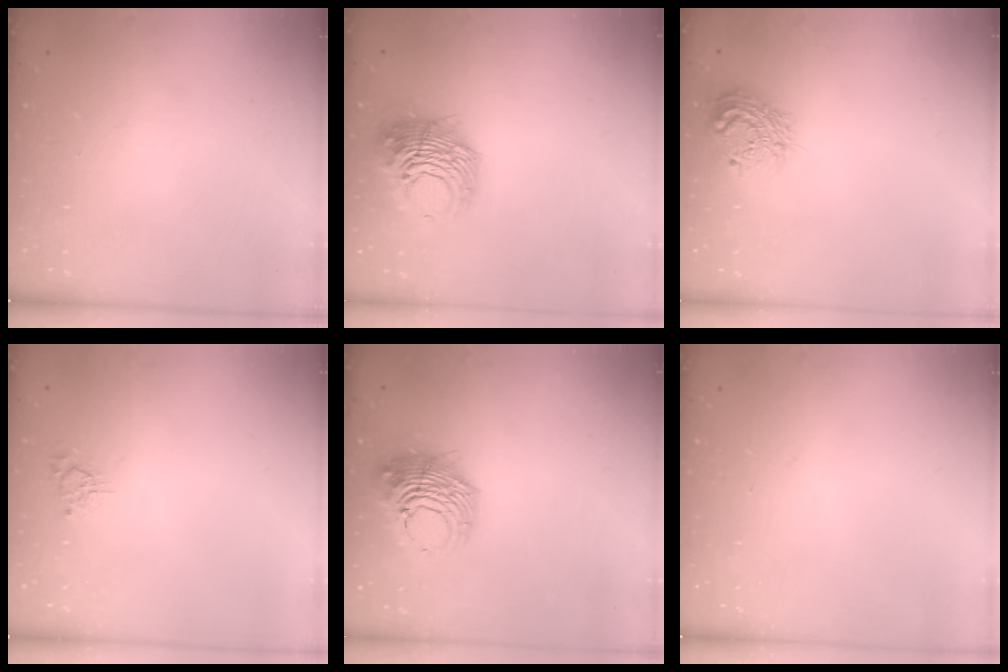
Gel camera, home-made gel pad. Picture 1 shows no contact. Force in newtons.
{"total": 12.3, "press": 12.2, "slide": 1.7}
{"total": 13.0, "press": 13.0, "slide": 0.8}
{"total": 2.9, "press": 2.9, "slide": 0.3}
{"total": 11.6, "press": 11.5, "slide": 1.4}
{"total": 0.0}